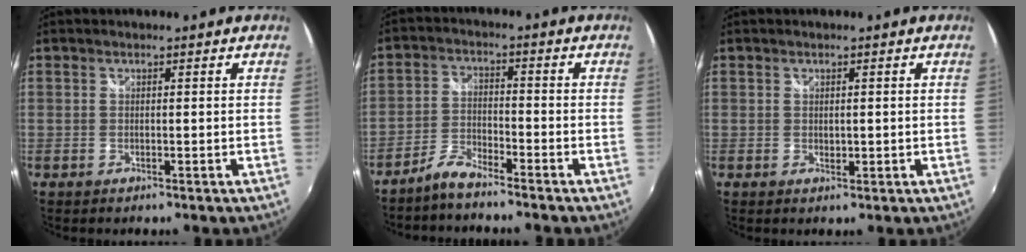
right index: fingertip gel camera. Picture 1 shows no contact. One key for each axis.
{"total": 4.5, "fx": -4.1, "fy": 0.3, "fz": 1.8, "tx": -0.053, "ty": 0.005, "tz": -0.084}
{"total": 0.8, "fx": 0.3, "fy": 0.5, "fz": 0.5, "tx": -0.008, "ty": 0.001, "tz": 0.009}